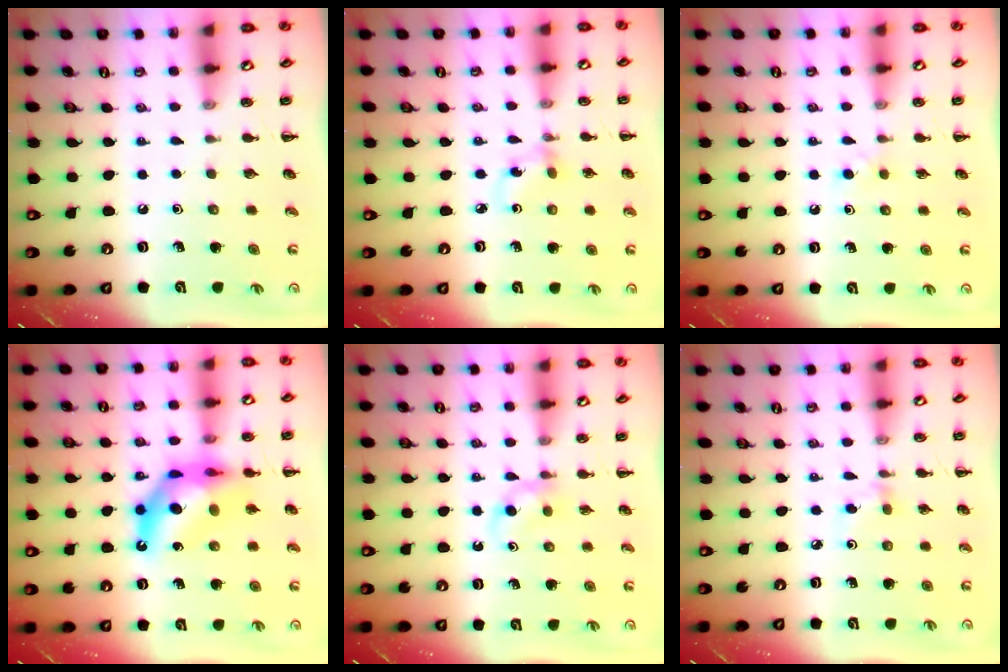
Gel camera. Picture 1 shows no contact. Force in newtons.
{"total": 2.8, "press": 2.6, "slide": 1.0}
{"total": 3.0, "press": 2.6, "slide": 1.4}
{"total": 13.3, "press": 12.7, "slide": 3.8}
{"total": 2.5, "press": 2.3, "slide": 1.1}
{"total": 3.7, "press": 3.5, "slide": 1.2}